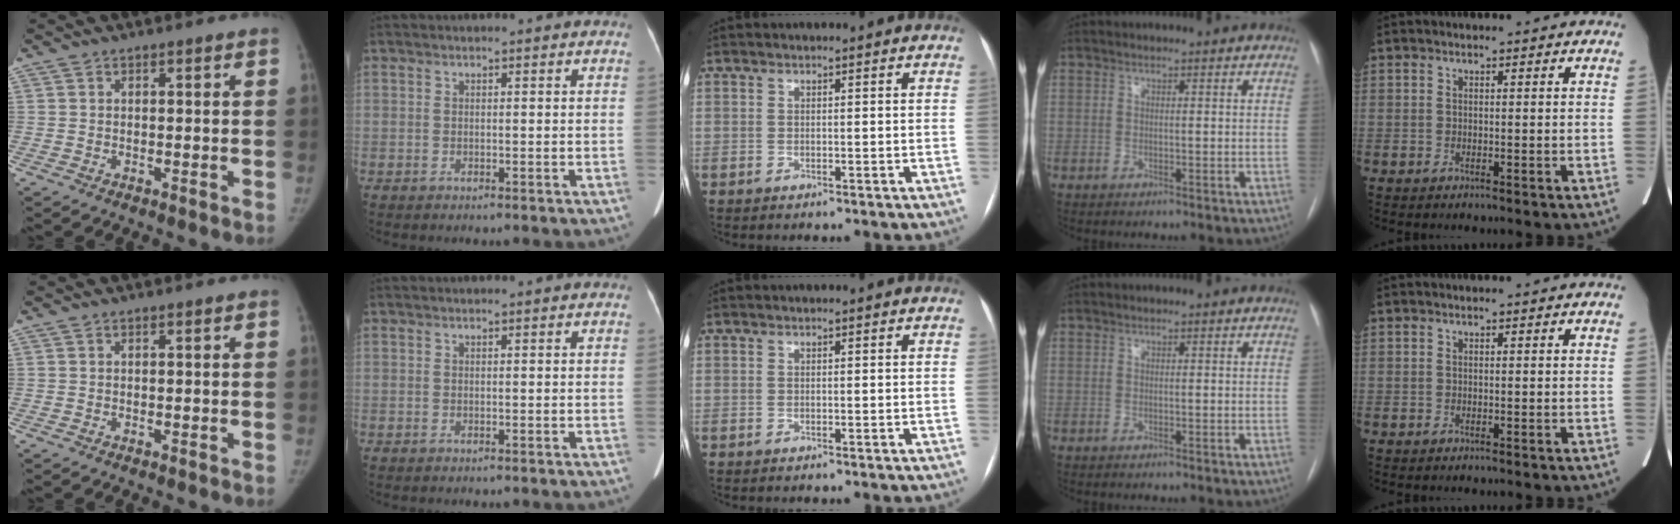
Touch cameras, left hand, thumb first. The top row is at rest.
{}